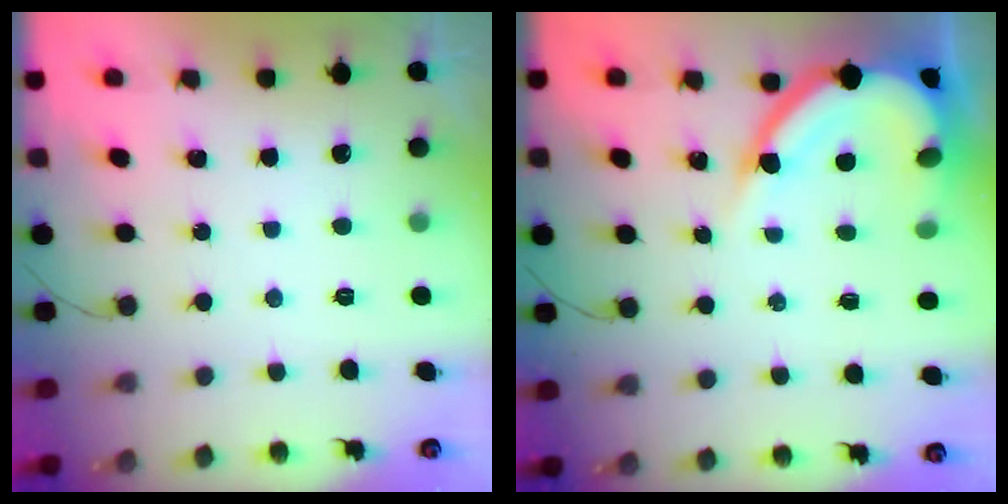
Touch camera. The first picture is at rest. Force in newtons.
{"total": 11.6, "press": 11.6, "slide": 1.0}